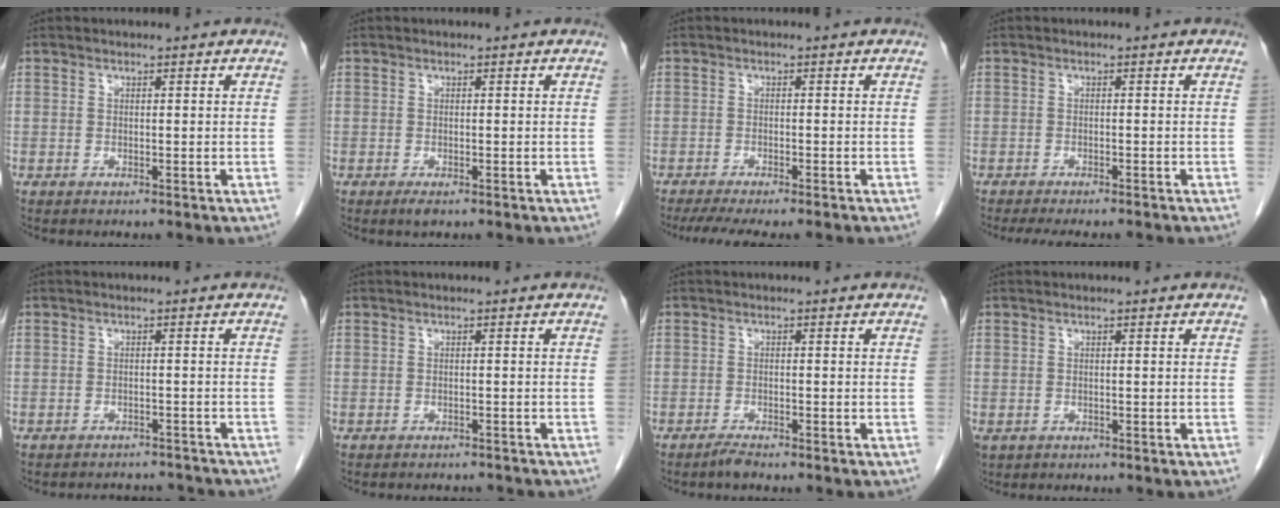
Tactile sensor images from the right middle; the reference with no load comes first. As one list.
[{"total": 1.2, "force": [-0.8, 0.4, 0.9], "torque": [-0.015, -0.002, -0.008]}, {"total": 8.9, "force": [-7.5, 1.1, 4.6], "torque": [-0.065, -0.010, -0.110]}, {"total": 8.0, "force": [-6.9, 1.5, 3.7], "torque": [-0.050, -0.011, -0.093]}, {"total": 6.1, "force": [-5.9, 1.4, 0.2], "torque": [-0.001, 0.007, -0.069]}, {"total": 3.9, "force": [-3.7, 1.0, 0.6], "torque": [-0.004, -0.003, -0.045]}, {"total": 1.5, "force": [-1.3, 0.0, 0.6], "torque": [-0.017, -0.003, -0.025]}, {"total": 1.9, "force": [-0.9, 1.5, 0.7], "torque": [-0.019, -0.001, -0.008]}]